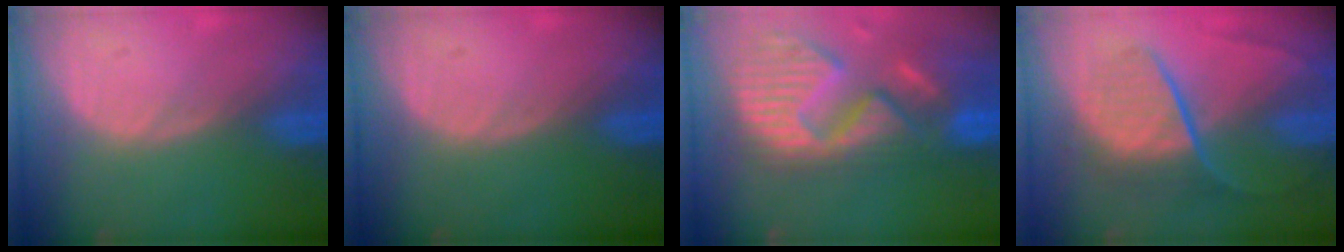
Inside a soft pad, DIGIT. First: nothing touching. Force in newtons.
{"total": 0.0}
{"total": 14.4, "press": 12.0, "slide": 7.9}
{"total": 9.0, "press": 7.4, "slide": 5.1}